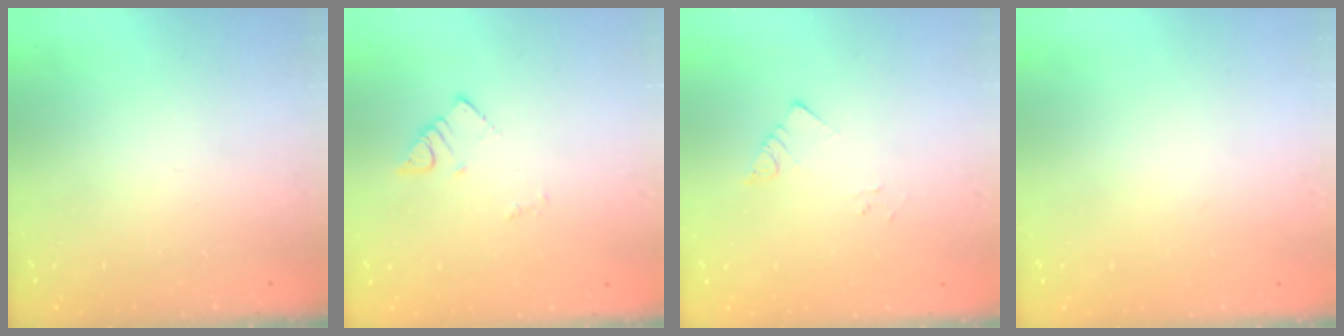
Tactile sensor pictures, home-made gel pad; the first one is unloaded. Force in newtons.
{"total": 2.7, "press": 2.7, "slide": 0.4}
{"total": 3.3, "press": 3.3, "slide": 0.2}
{"total": 0.7, "press": 0.6, "slide": 0.1}